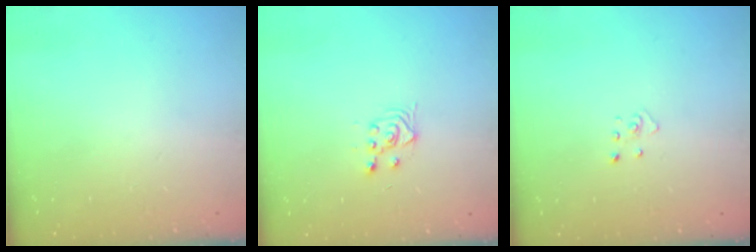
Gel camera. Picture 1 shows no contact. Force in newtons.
{"total": 3.0, "press": 2.6, "slide": 1.3}
{"total": 2.9, "press": 2.9, "slide": 0.2}